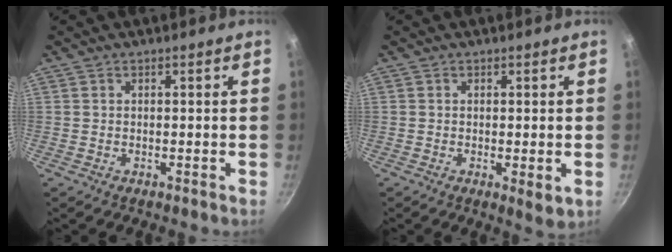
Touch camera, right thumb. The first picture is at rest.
{"total": 3.0, "force": [-0.6, 0.8, 2.9], "torque": [-0.046, -0.012, -0.008]}